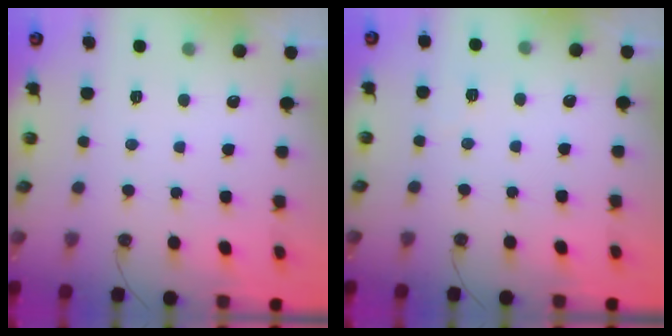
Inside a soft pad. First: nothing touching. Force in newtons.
{"total": 2.1, "press": 2.1, "slide": 0.5}